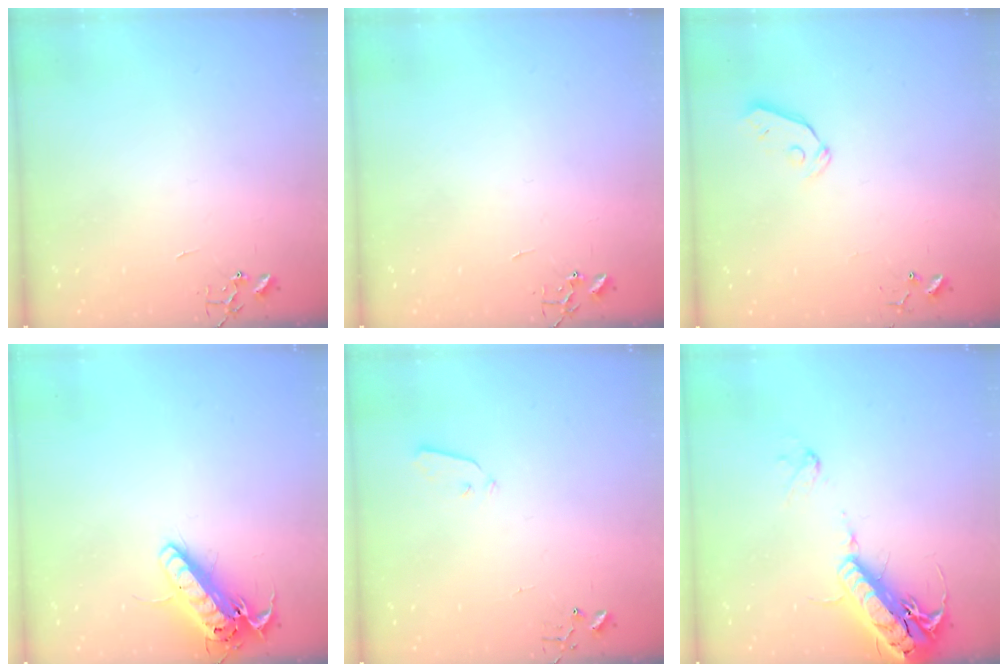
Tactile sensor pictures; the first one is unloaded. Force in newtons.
{"total": 0.0}
{"total": 5.6, "press": 5.6, "slide": 0.7}
{"total": 16.4, "press": 16.2, "slide": 2.7}
{"total": 3.7, "press": 3.7, "slide": 0.1}
{"total": 19.9, "press": 19.5, "slide": 3.8}